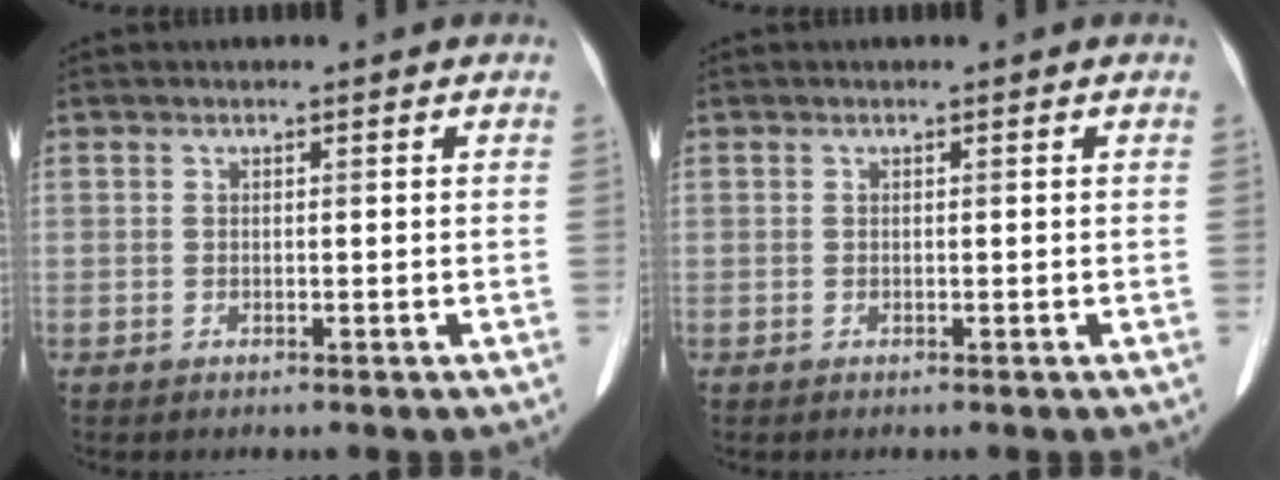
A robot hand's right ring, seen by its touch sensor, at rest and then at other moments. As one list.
[{"total": 0.0}]